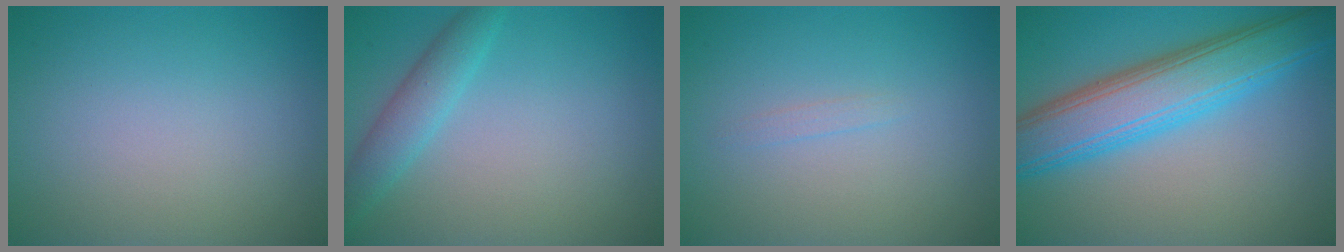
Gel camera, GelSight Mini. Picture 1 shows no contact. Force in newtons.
{"total": 2.8, "press": 2.8, "slide": 0.2}
{"total": 0.6, "press": 0.6, "slide": 0.1}
{"total": 8.1, "press": 8.1, "slide": 0.1}